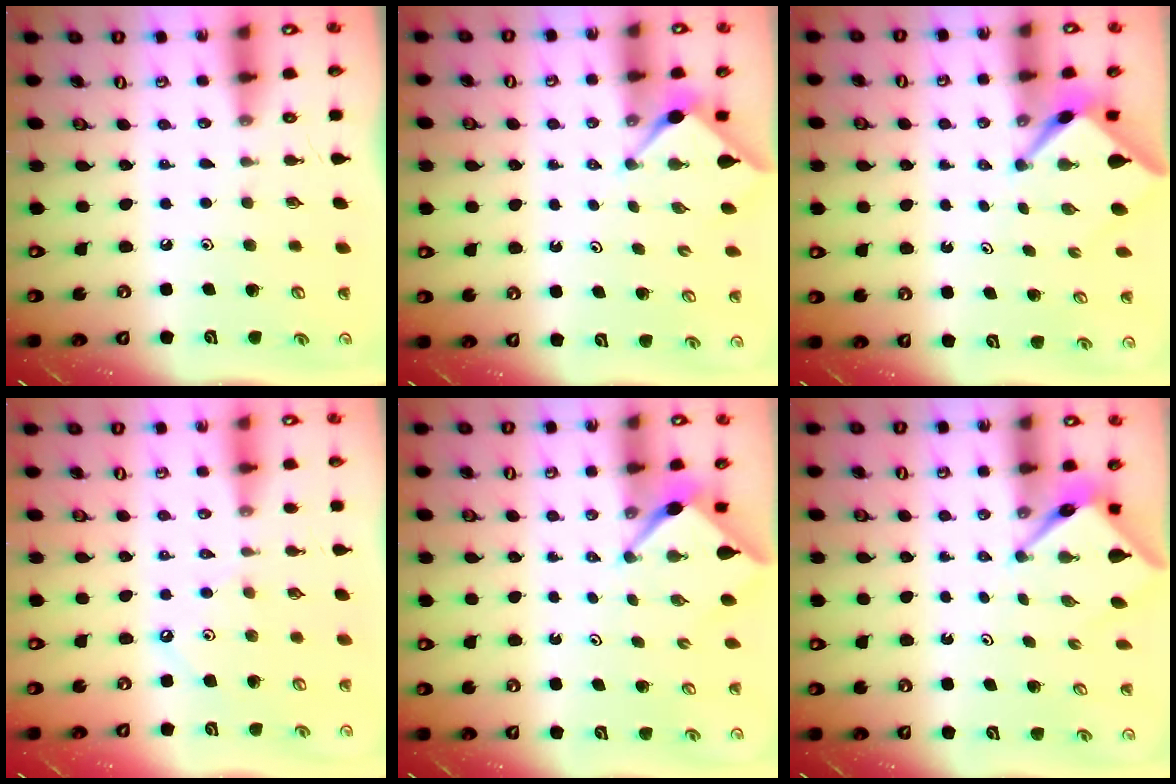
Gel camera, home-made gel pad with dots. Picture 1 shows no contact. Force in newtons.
{"total": 3.0, "press": 3.0, "slide": 0.3}
{"total": 3.3, "press": 3.3, "slide": 0.2}
{"total": 1.6, "press": 1.5, "slide": 0.4}
{"total": 2.6, "press": 2.6, "slide": 0.3}
{"total": 3.9, "press": 3.9, "slide": 0.3}